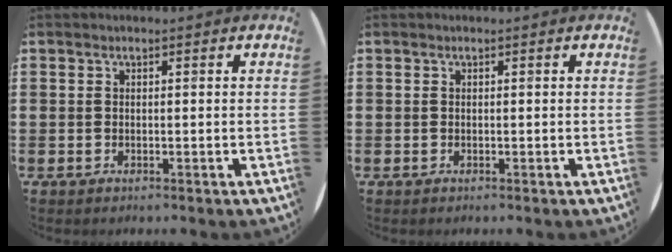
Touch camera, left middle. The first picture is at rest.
{"total": 0.0}